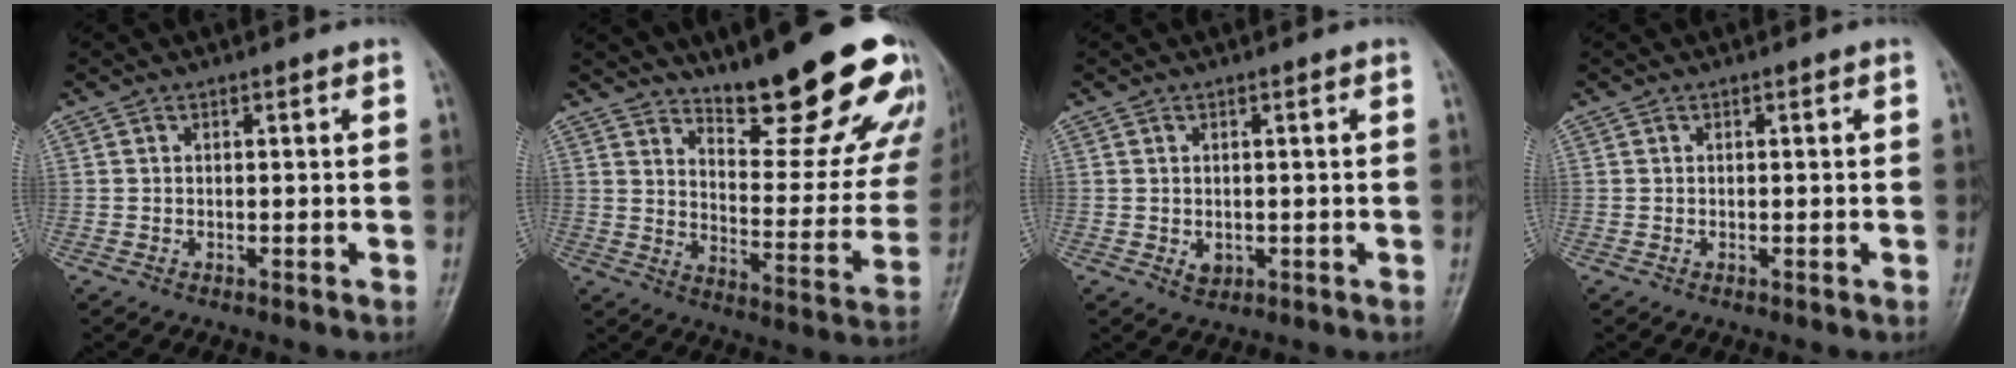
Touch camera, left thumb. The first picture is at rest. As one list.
[{"total": 22.5, "force": [16.8, 6.3, 13.6], "torque": [-0.138, -0.113, 0.230]}, {"total": 1.8, "force": [-0.1, 1.4, 1.1], "torque": [-0.013, -0.003, 0.005]}, {"total": 0.0}]